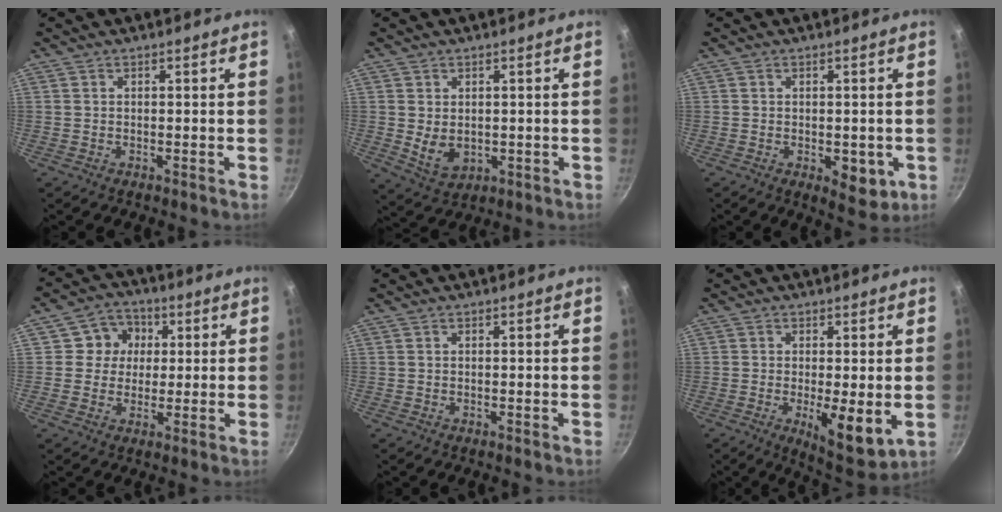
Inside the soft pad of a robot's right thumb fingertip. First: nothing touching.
{"total": 5.7, "force": [0.2, 4.2, 3.9], "torque": [-0.059, -0.014, 0.018]}
{"total": 6.1, "force": [-1.5, 3.5, 4.8], "torque": [-0.041, -0.003, -0.013]}
{"total": 7.3, "force": [1.5, 6.8, 2.1], "torque": [0.009, 0.008, 0.011]}
{"total": 0.0}
{"total": 9.2, "force": [-1.4, 3.1, 8.5], "torque": [-0.115, -0.019, -0.011]}